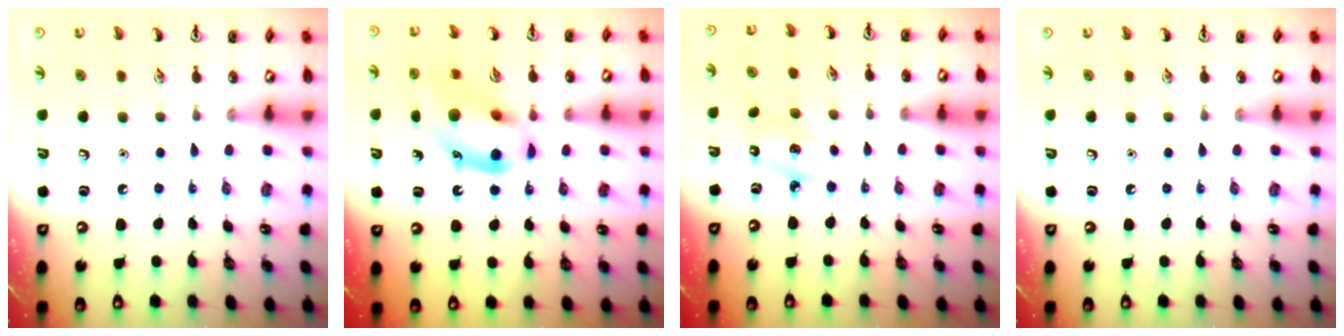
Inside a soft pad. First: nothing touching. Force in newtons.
{"total": 13.5, "press": 13.3, "slide": 2.7}
{"total": 3.0, "press": 3.0, "slide": 0.5}
{"total": 0.0}